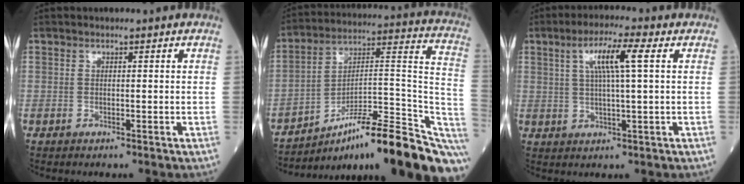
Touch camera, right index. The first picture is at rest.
{"total": 24.7, "force": [-18.2, 2.8, 16.5], "torque": [-0.151, 0.036, -0.269]}
{"total": 6.8, "force": [2.3, 0.0, 6.4], "torque": [-0.122, 0.009, 0.043]}